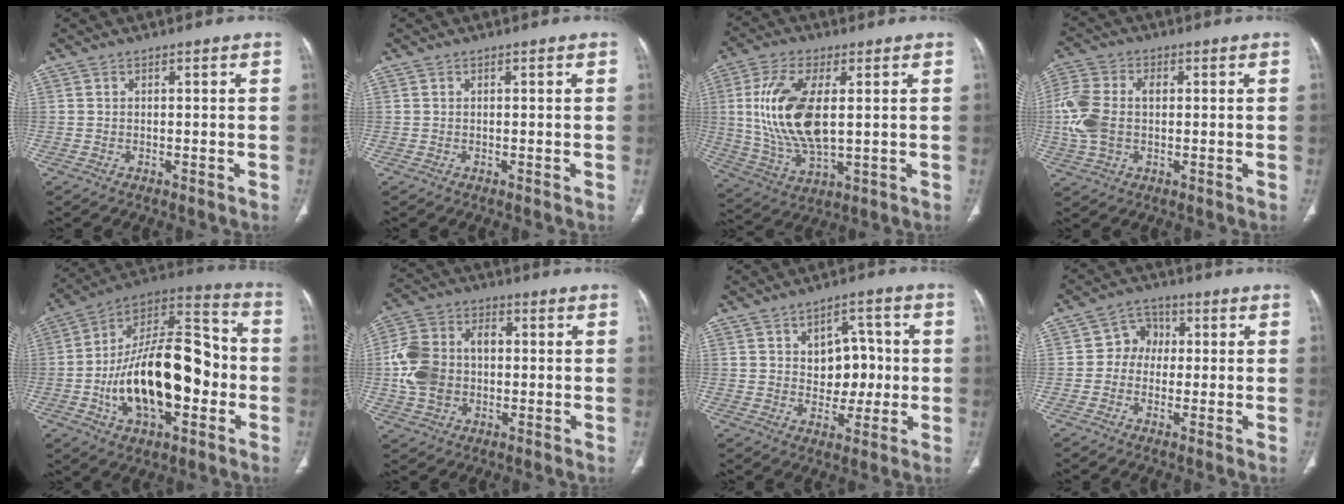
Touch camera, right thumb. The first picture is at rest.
{"total": 0.0}
{"total": 16.0, "force": [2.2, 7.5, 14.0], "torque": [-0.289, -0.015, 0.051]}
{"total": 10.9, "force": [0.2, 7.3, 8.1], "torque": [-0.195, 0.018, 0.007]}
{"total": 26.9, "force": [-4.3, 14.0, 22.6], "torque": [-0.360, 0.042, -0.066]}
{"total": 13.1, "force": [-0.1, 9.8, 8.7], "torque": [-0.160, 0.028, -0.004]}
{"total": 8.8, "force": [1.0, 6.3, 6.1], "torque": [-0.038, 0.007, 0.018]}
{"total": 5.6, "force": [0.1, 5.0, 2.5], "torque": [-0.009, 0.016, -0.010]}